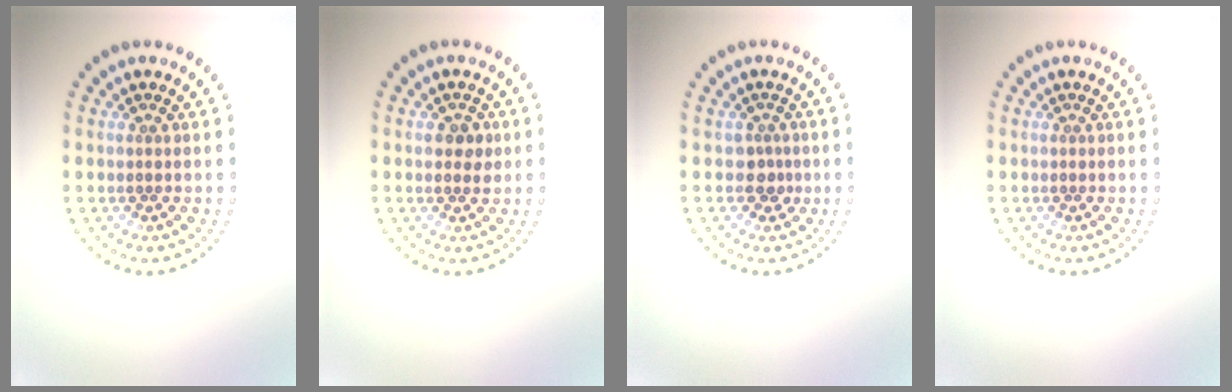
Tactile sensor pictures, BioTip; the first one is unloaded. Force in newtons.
{"total": 1.7, "press": 1.7, "slide": 0.1}
{"total": 1.4, "press": 1.1, "slide": 1.0}
{"total": 0.0}